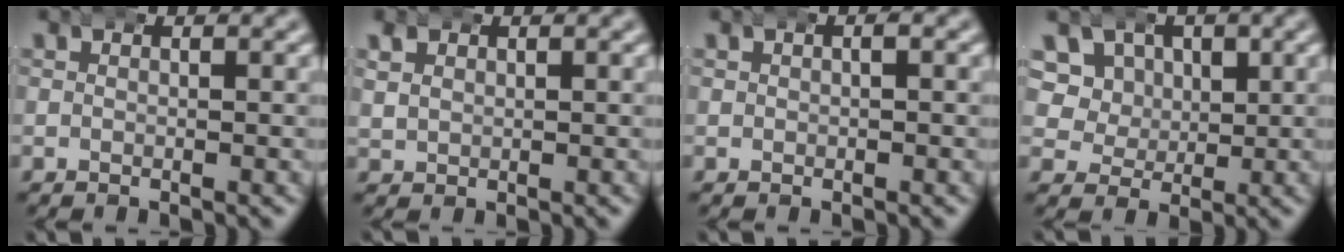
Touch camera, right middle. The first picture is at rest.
{"total": 1.8, "force": [1.0, 1.3, 0.7], "torque": [-0.020, 0.001, 0.023]}
{"total": 0.6, "force": [0.2, 0.4, 0.4], "torque": [-0.007, 0.001, 0.008]}
{"total": 8.7, "force": [2.3, 7.7, 3.5], "torque": [-0.095, -0.014, 0.033]}